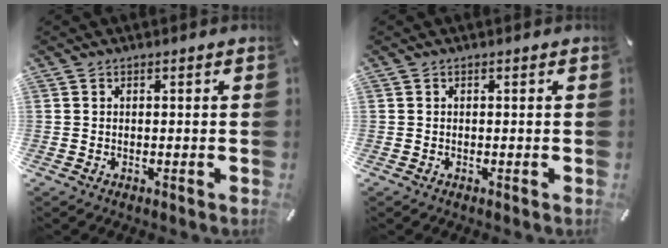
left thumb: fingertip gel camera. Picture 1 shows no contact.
{"total": 0.0}